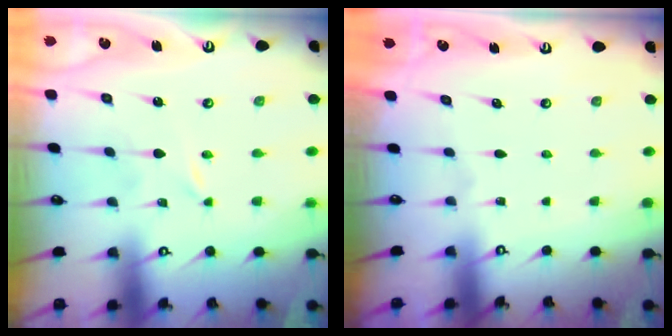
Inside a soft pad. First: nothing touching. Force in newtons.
{"total": 0.0}